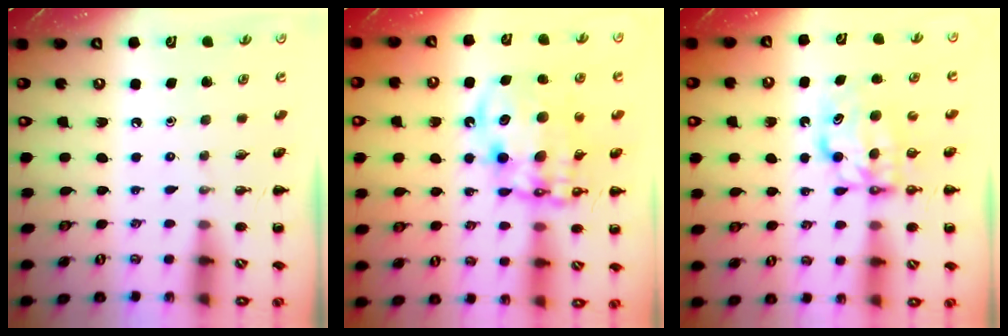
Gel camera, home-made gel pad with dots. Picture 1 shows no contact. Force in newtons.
{"total": 14.2, "press": 13.8, "slide": 3.4}
{"total": 6.6, "press": 6.6, "slide": 0.5}